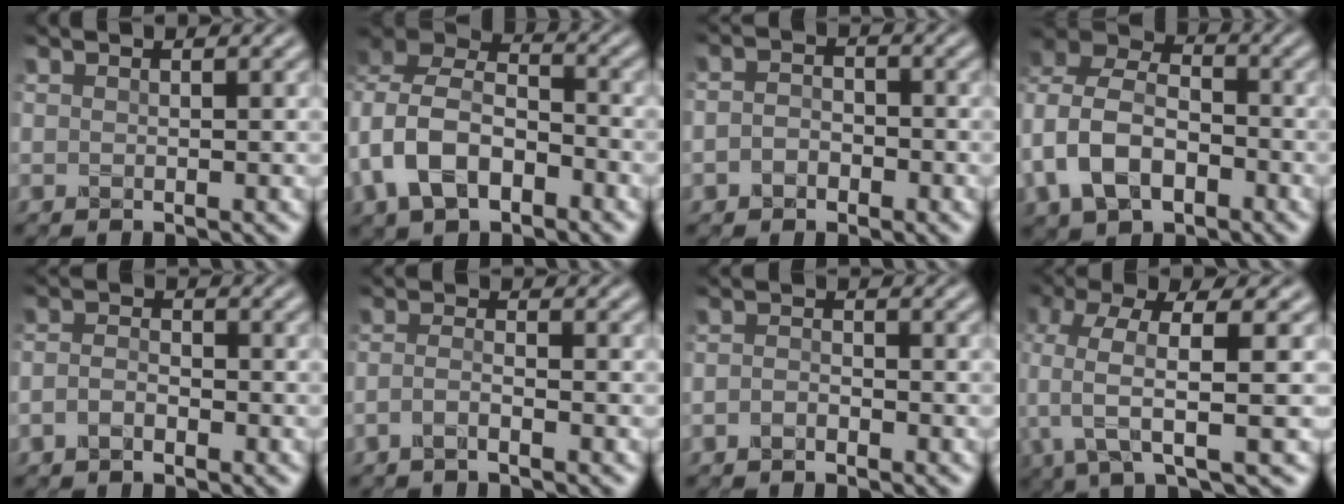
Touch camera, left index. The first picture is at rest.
{"total": 9.3, "force": [-2.8, 6.4, 6.1], "torque": [-0.131, 0.003, -0.060]}
{"total": 1.7, "force": [-0.8, 1.3, 0.7], "torque": [-0.018, 0.005, -0.020]}
{"total": 8.8, "force": [-2.0, 6.5, 5.5], "torque": [-0.130, 0.003, -0.050]}
{"total": 1.4, "force": [-0.9, 0.8, 0.9], "torque": [-0.022, 0.005, -0.021]}
{"total": 1.4, "force": [-1.0, 0.3, 1.0], "torque": [-0.020, 0.004, -0.026]}
{"total": 0.9, "force": [-0.7, 0.3, 0.4], "torque": [-0.013, 0.004, -0.016]}
{"total": 7.0, "force": [-0.1, 1.9, 6.7], "torque": [-0.134, 0.003, -0.005]}